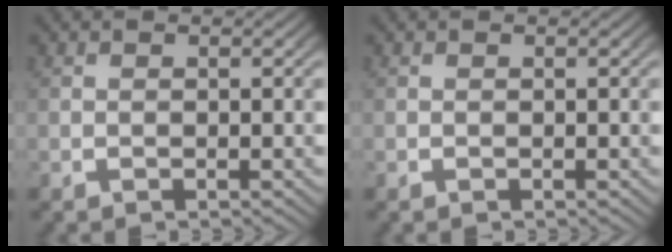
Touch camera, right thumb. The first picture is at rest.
{"total": 0.0}